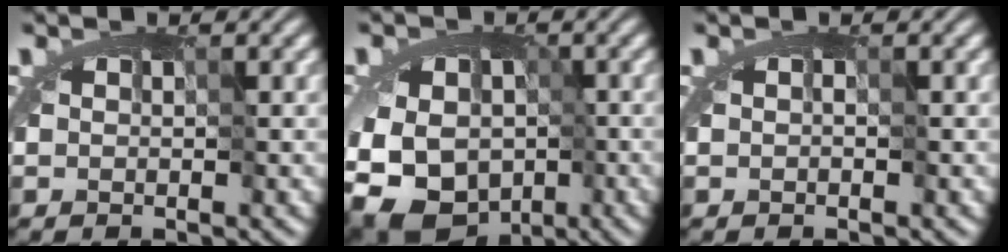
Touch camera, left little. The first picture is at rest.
{"total": 8.7, "force": [-3.2, 7.1, 3.9], "torque": [-0.059, 0.009, -0.051]}
{"total": 0.0}